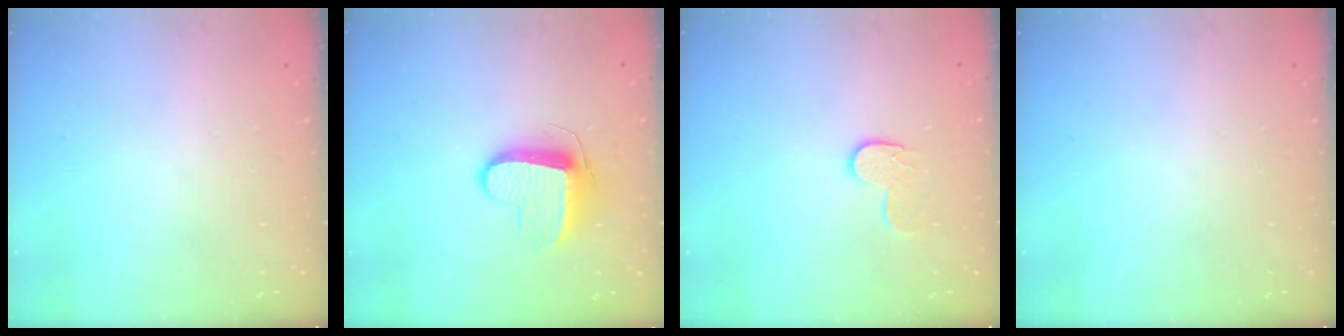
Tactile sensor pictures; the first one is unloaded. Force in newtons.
{"total": 9.5, "press": 9.5, "slide": 0.2}
{"total": 7.3, "press": 7.3, "slide": 0.2}
{"total": 0.0}